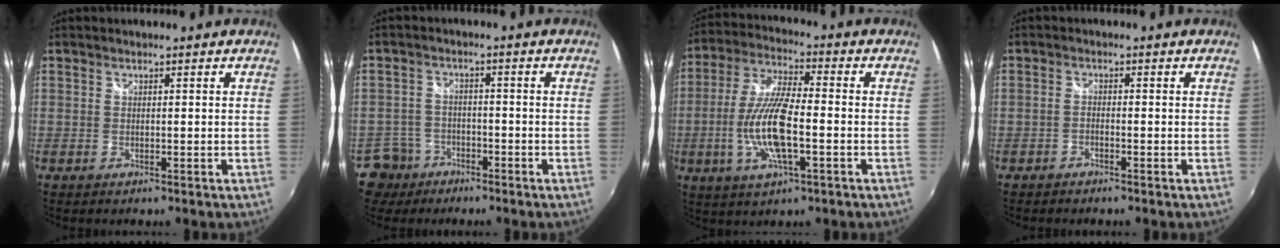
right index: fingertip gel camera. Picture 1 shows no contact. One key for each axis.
{"total": 5.6, "fx": -3.5, "fy": 4.3, "fz": 0.0, "tx": -0.012, "ty": 0.019, "tz": -0.067}
{"total": 13.7, "fx": -2.8, "fy": 4.0, "fz": 12.8, "tx": -0.261, "ty": -0.005, "tz": -0.054}
{"total": 1.3, "fx": -1.2, "fy": 0.4, "fz": 0.5, "tx": -0.016, "ty": 0.001, "tz": -0.027}